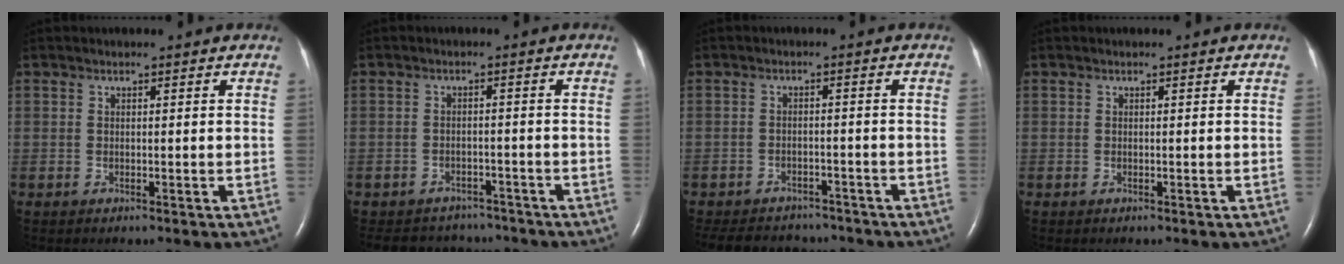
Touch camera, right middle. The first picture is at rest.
{"total": 9.0, "force": [-8.2, 3.7, 1.1], "torque": [-0.020, 0.011, -0.101]}
{"total": 12.6, "force": [-10.9, 5.1, 3.5], "torque": [-0.080, 0.003, -0.141]}
{"total": 0.0}